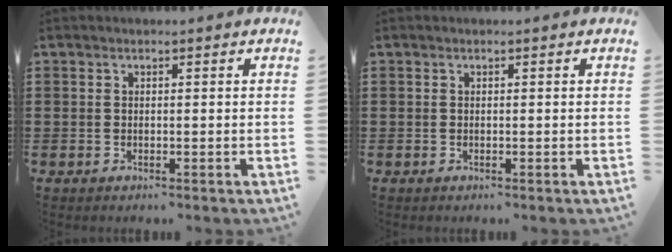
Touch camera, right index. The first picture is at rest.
{"total": 0.0}